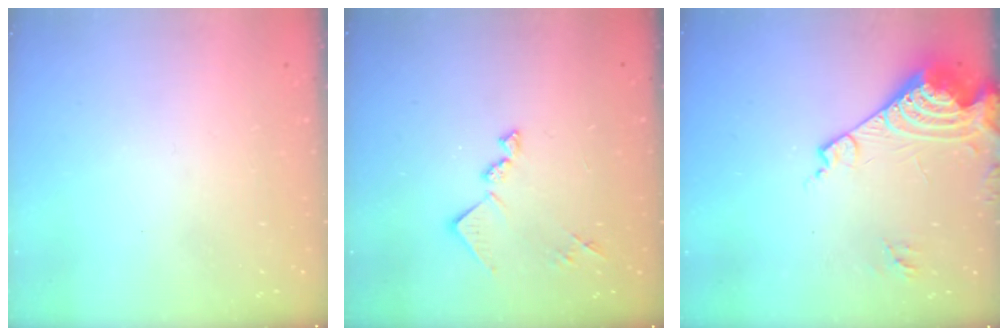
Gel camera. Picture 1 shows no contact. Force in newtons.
{"total": 11.2, "press": 11.2, "slide": 0.6}
{"total": 17.3, "press": 17.1, "slide": 2.2}